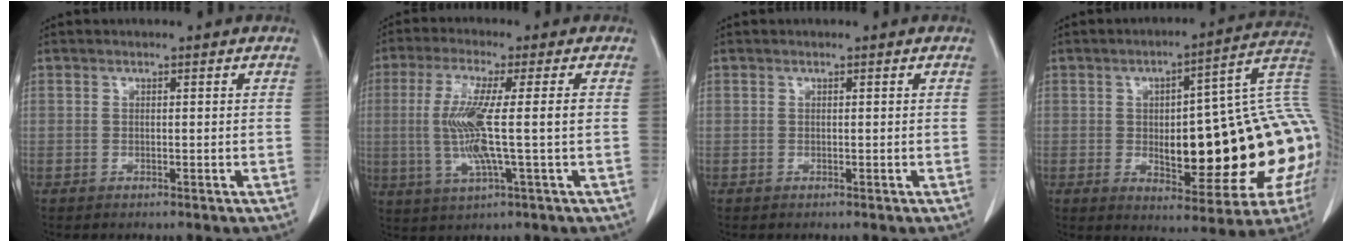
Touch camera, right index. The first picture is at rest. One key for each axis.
{"total": 9.7, "fx": -0.3, "fy": -0.2, "fz": 9.7, "tx": -0.207, "ty": -0.008, "tz": -0.008}
{"total": 0.0}
{"total": 24.6, "fx": -1.3, "fy": 5.7, "fz": 23.9, "tx": -0.257, "ty": 0.030, "tz": -0.008}